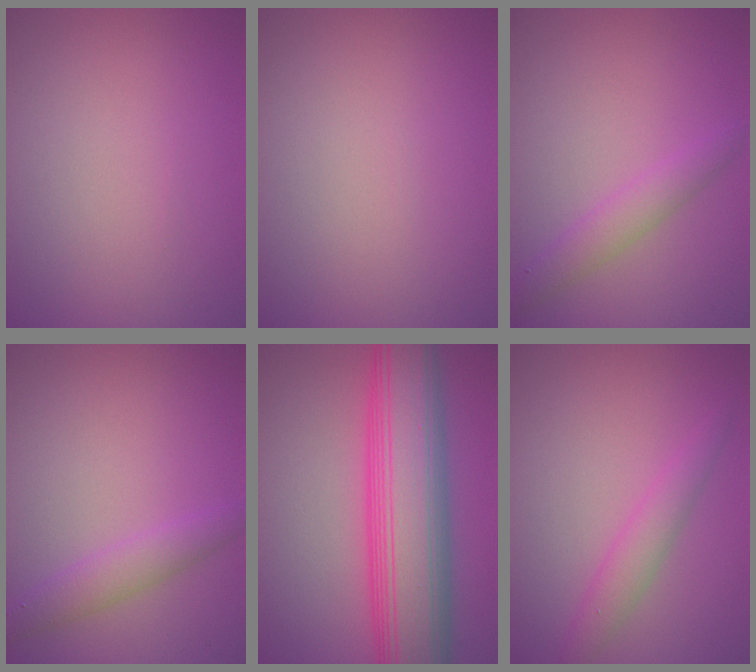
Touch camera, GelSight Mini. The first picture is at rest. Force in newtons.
{"total": 0.0}
{"total": 2.2, "press": 2.2, "slide": 0.1}
{"total": 2.3, "press": 2.3, "slide": 0.1}
{"total": 11.7, "press": 11.7, "slide": 0.0}
{"total": 2.2, "press": 2.2, "slide": 0.3}